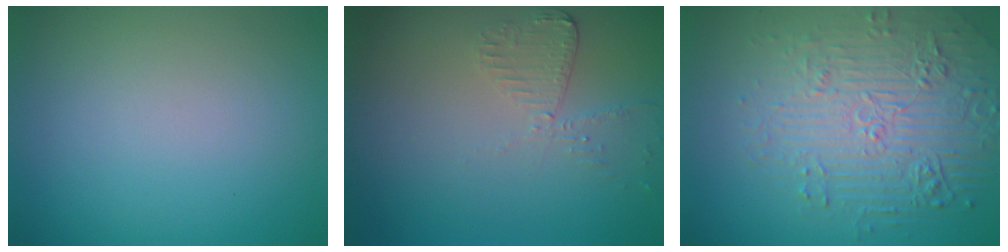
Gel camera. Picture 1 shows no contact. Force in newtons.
{"total": 1.9, "press": 1.9, "slide": 0.4}
{"total": 6.7, "press": 5.2, "slide": 4.2}